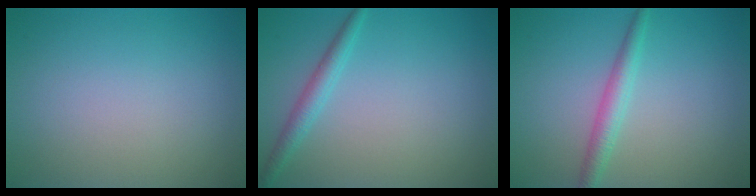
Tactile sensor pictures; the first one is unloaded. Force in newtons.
{"total": 1.9, "press": 1.9, "slide": 0.1}
{"total": 2.3, "press": 2.3, "slide": 0.0}